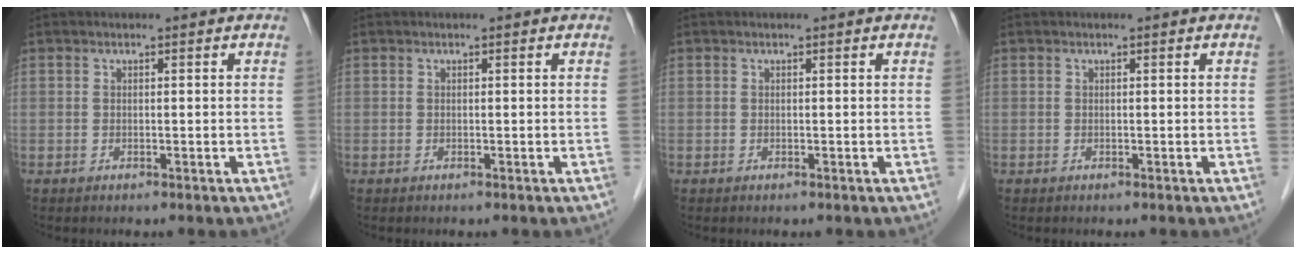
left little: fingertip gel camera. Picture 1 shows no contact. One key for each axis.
{"total": 0.0}
{"total": 0.0}
{"total": 0.0}